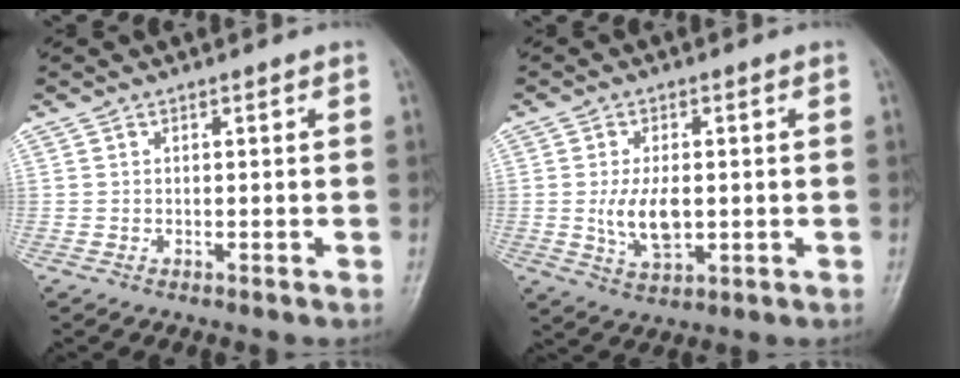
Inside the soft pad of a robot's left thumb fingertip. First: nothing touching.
{"total": 7.7, "force": [-0.3, 4.2, 6.4], "torque": [-0.116, -0.006, 0.001]}